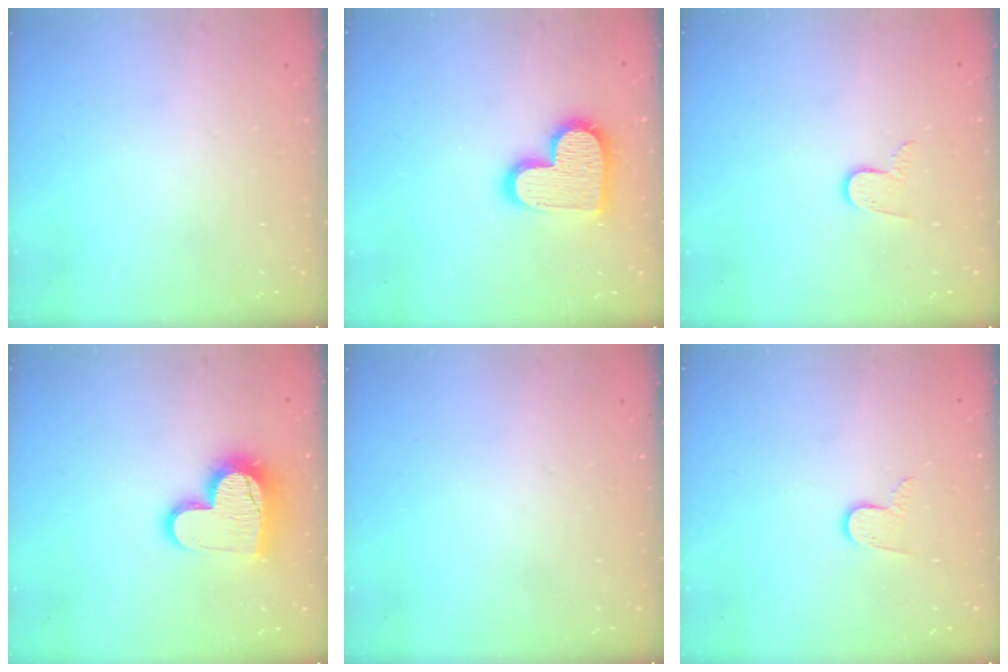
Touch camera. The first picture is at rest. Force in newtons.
{"total": 14.8, "press": 14.7, "slide": 0.8}
{"total": 6.3, "press": 6.3, "slide": 0.6}
{"total": 14.8, "press": 14.8, "slide": 0.7}
{"total": 0.0}
{"total": 6.3, "press": 6.3, "slide": 0.6}